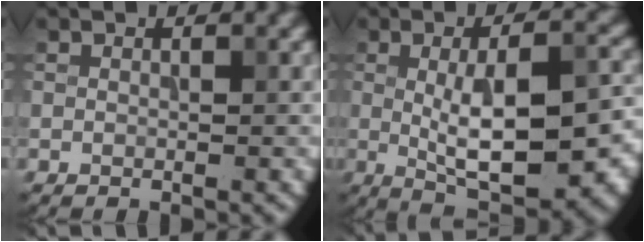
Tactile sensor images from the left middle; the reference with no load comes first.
{"total": 11.2, "force": [-1.0, 4.1, 10.3], "torque": [-0.152, -0.010, -0.009]}